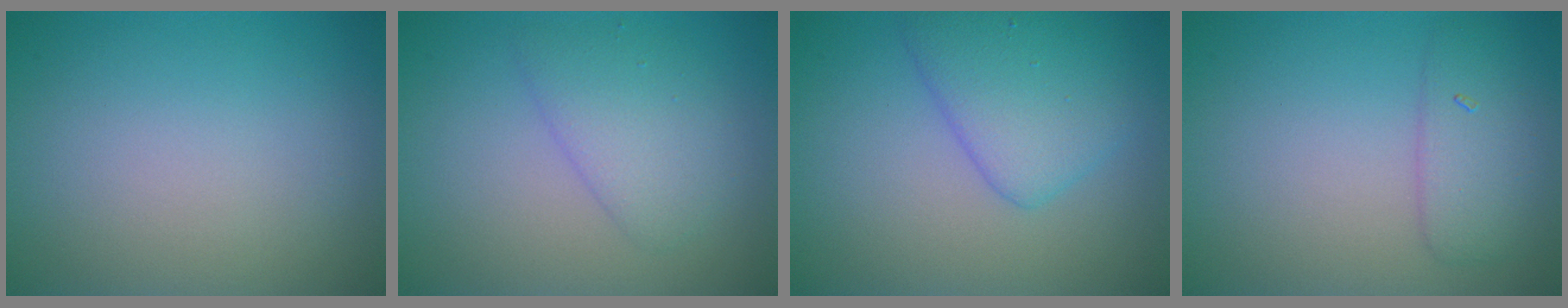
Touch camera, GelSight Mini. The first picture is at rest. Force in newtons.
{"total": 3.1, "press": 3.1, "slide": 0.2}
{"total": 3.1, "press": 3.1, "slide": 0.1}
{"total": 3.0, "press": 3.0, "slide": 0.2}